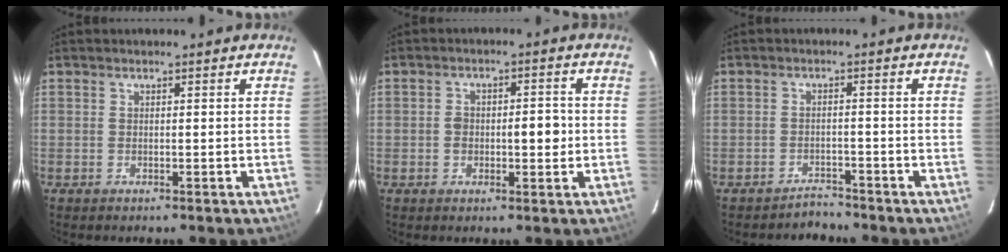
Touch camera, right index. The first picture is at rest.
{"total": 5.6, "force": [-0.6, 2.9, 4.8], "torque": [-0.081, 0.016, -0.004]}
{"total": 2.6, "force": [-2.5, 0.7, -0.4], "torque": [0.004, -0.004, -0.038]}